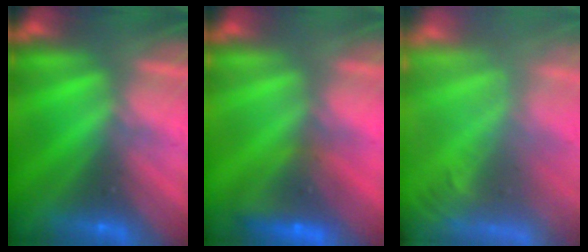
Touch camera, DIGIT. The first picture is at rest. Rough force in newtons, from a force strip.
{"total": 6.8}
{"total": 7.0}